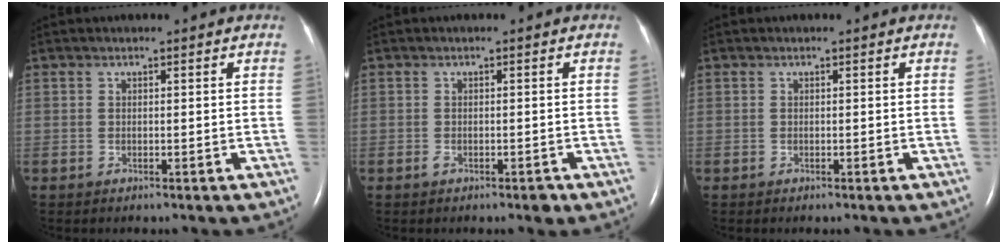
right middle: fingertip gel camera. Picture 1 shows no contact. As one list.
[{"total": 1.7, "force": [-1.0, 0.7, 1.2], "torque": [-0.018, 0.000, -0.012]}, {"total": 0.0}]